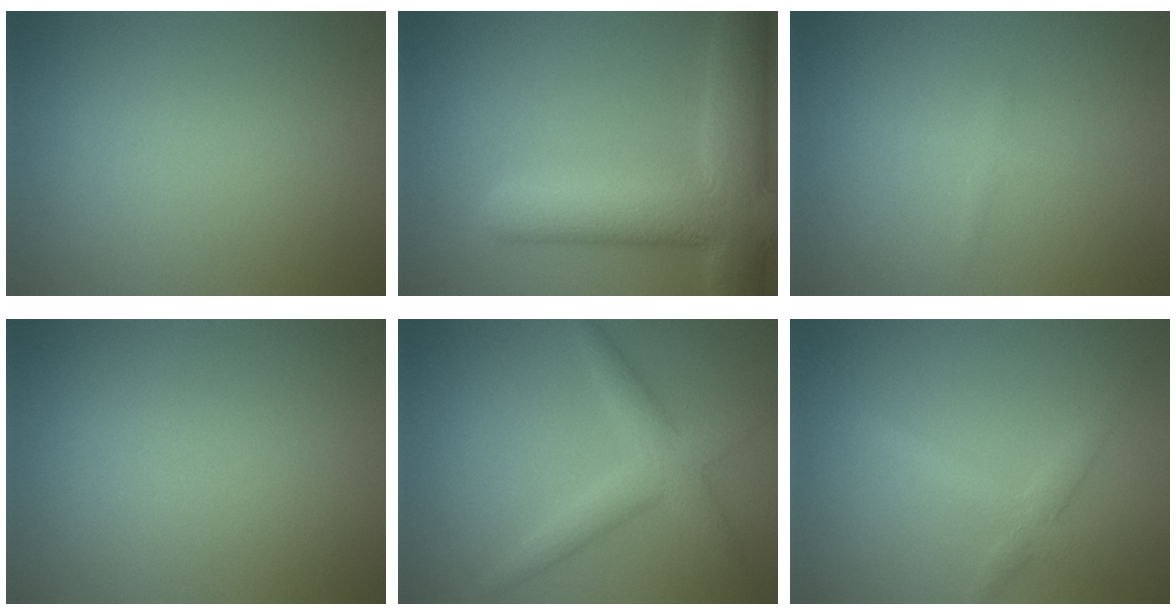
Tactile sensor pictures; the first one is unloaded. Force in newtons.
{"total": 9.5, "press": 9.5, "slide": 1.2}
{"total": 0.8, "press": 0.8, "slide": 0.1}
{"total": 0.0}
{"total": 3.5, "press": 3.5, "slide": 0.2}
{"total": 2.2, "press": 2.2, "slide": 0.0}